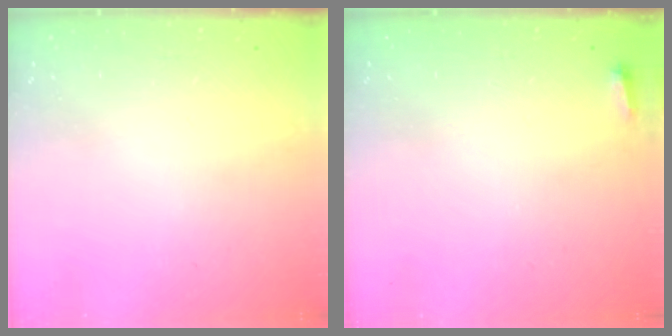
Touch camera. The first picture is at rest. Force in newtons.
{"total": 2.7, "press": 2.6, "slide": 0.9}